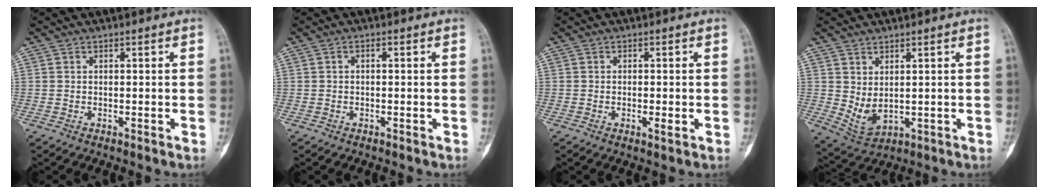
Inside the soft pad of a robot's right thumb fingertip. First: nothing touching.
{"total": 0.6, "force": [0.0, 0.3, 0.5], "torque": [-0.007, 0.003, -0.003]}
{"total": 1.9, "force": [-0.4, 0.7, 1.7], "torque": [-0.030, -0.003, -0.006]}
{"total": 5.4, "force": [1.0, 2.9, 4.3], "torque": [-0.074, -0.015, 0.039]}